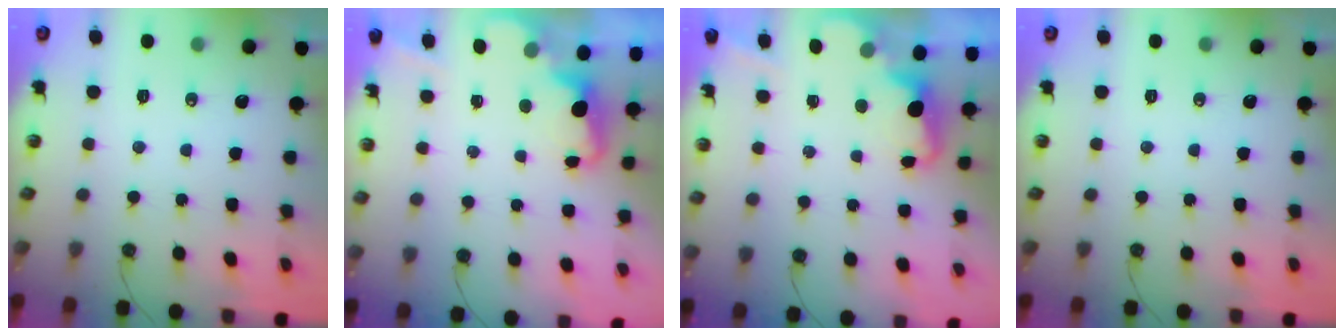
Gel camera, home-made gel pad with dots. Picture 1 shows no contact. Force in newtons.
{"total": 2.0, "press": 1.9, "slide": 0.5}
{"total": 2.0, "press": 1.9, "slide": 0.5}
{"total": 0.0}